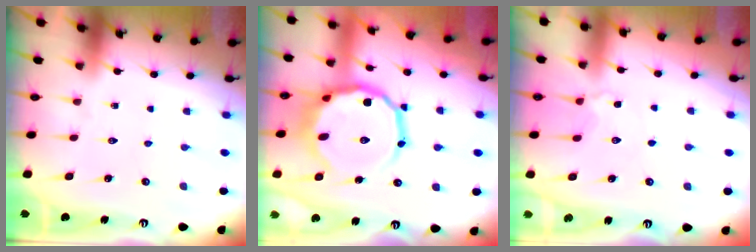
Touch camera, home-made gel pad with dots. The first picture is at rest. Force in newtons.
{"total": 16.1, "press": 15.9, "slide": 3.0}
{"total": 2.9, "press": 2.9, "slide": 0.6}